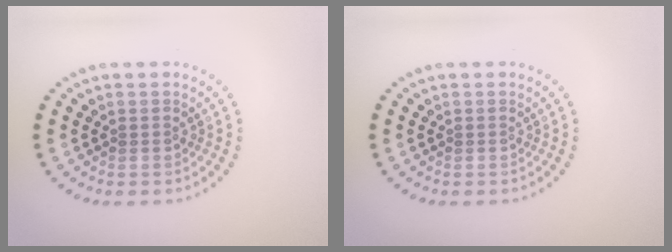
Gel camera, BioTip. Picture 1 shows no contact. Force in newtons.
{"total": 0.0}